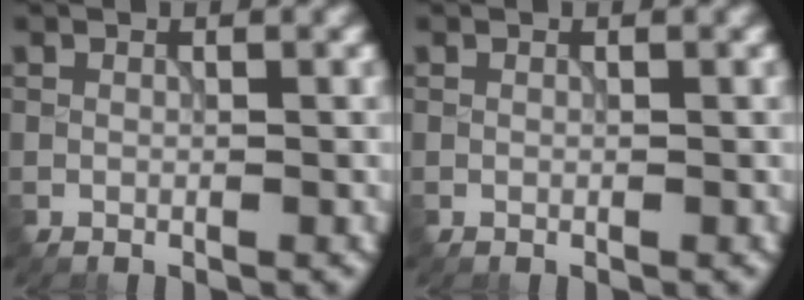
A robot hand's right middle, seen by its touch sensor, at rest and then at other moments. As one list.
[{"total": 0.0}]